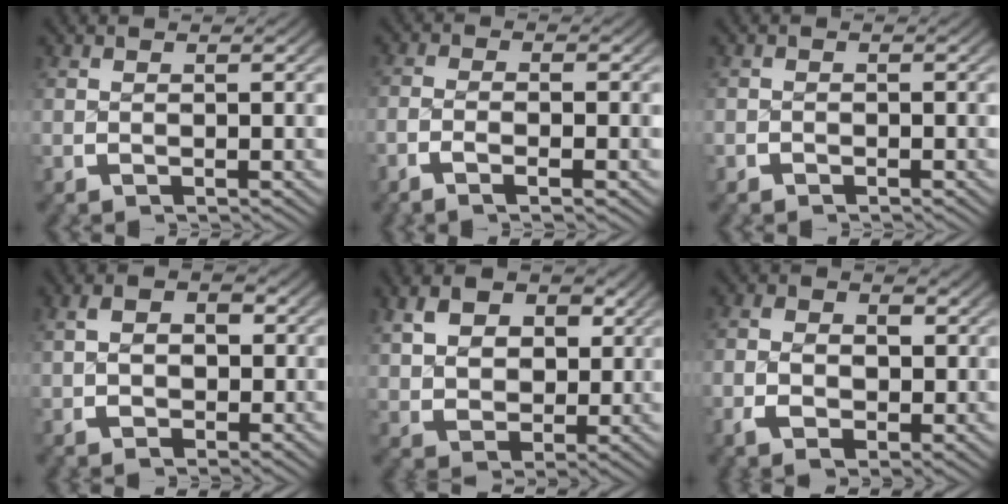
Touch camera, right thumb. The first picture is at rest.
{"total": 2.3, "force": [-1.1, 0.3, 2.0], "torque": [-0.048, 0.001, -0.023]}
{"total": 0.6, "force": [-0.6, 0.2, -0.2], "torque": [0.007, 0.000, -0.014]}
{"total": 3.5, "force": [0.5, 2.2, 2.6], "torque": [-0.037, 0.002, 0.008]}
{"total": 6.1, "force": [1.8, 4.3, 3.9], "torque": [-0.071, -0.023, 0.044]}
{"total": 3.4, "force": [-0.2, 2.2, 2.6], "torque": [-0.045, -0.010, 0.000]}